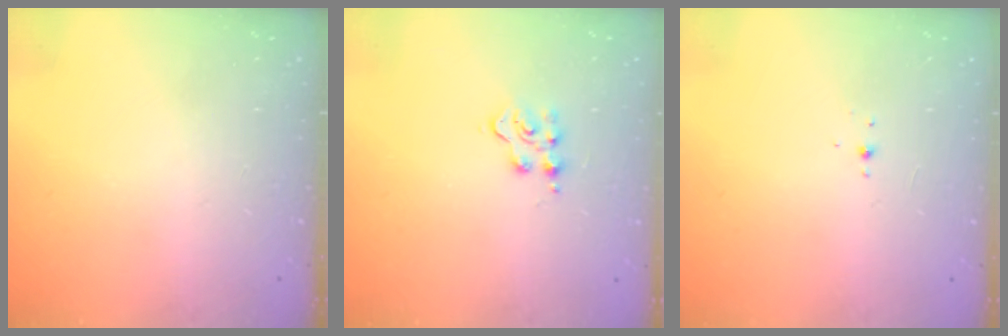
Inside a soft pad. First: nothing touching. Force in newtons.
{"total": 4.2, "press": 4.1, "slide": 0.5}
{"total": 2.0, "press": 1.9, "slide": 0.8}